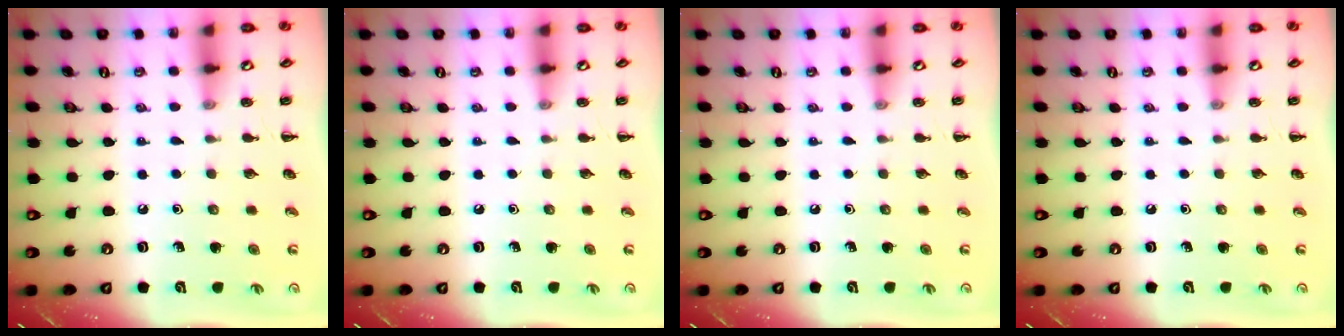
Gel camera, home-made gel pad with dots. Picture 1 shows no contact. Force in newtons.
{"total": 0.0}
{"total": 0.0}
{"total": 0.0}